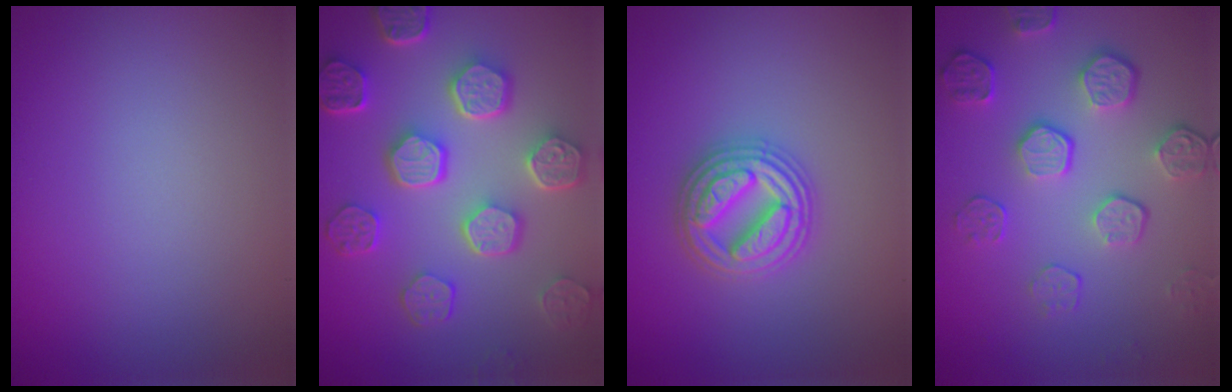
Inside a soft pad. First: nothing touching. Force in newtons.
{"total": 7.7, "press": 5.8, "slide": 5.1}
{"total": 4.8, "press": 4.8, "slide": 0.8}
{"total": 5.3, "press": 3.8, "slide": 3.7}